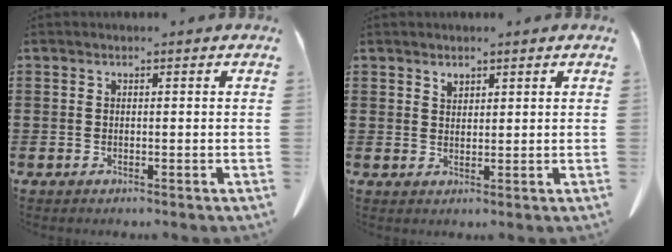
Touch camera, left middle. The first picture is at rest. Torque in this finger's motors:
{"motor_torque": [0.09, 0.09, 0.00, 0.00]}